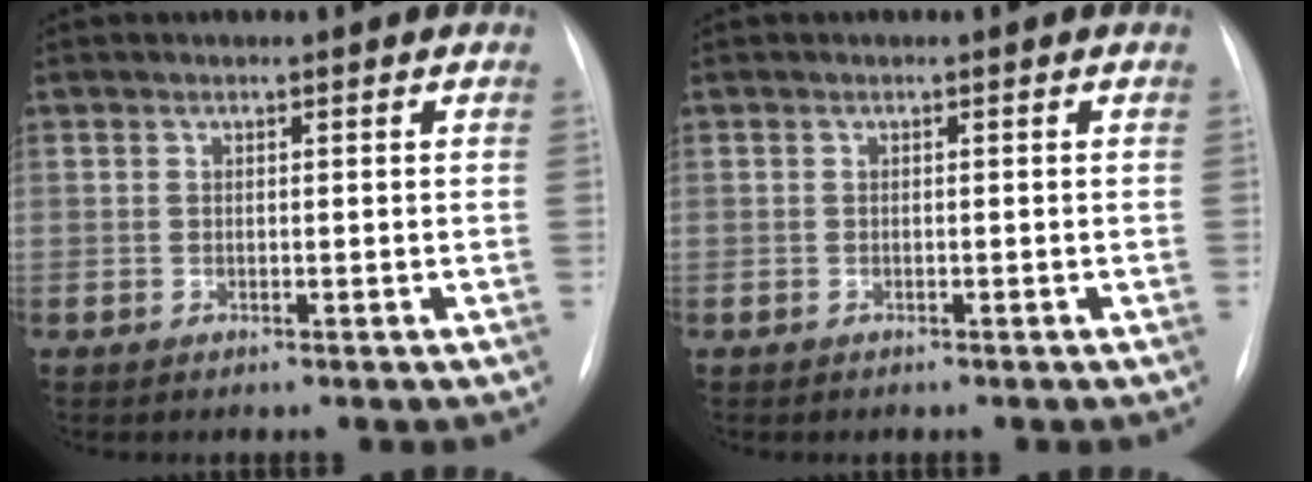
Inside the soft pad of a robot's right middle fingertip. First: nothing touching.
{"total": 0.0}